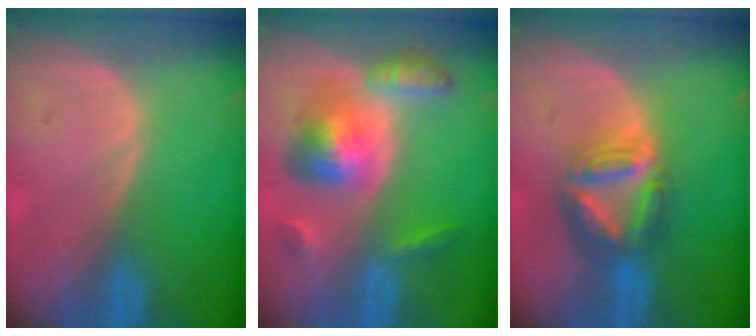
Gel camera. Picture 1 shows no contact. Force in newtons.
{"total": 8.1, "press": 8.1, "slide": 0.5}
{"total": 7.9, "press": 6.7, "slide": 4.1}